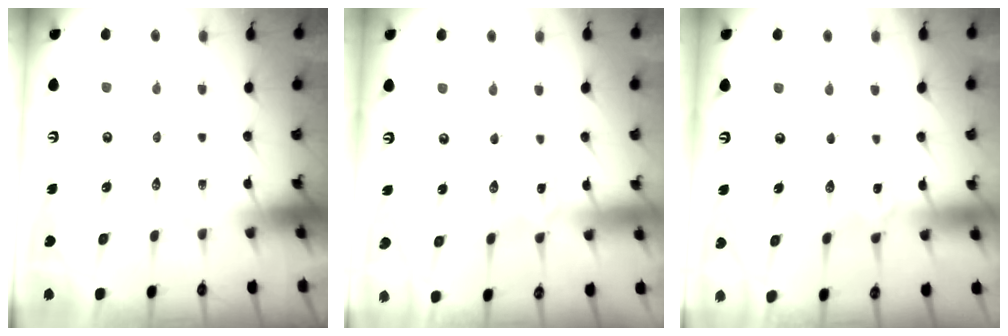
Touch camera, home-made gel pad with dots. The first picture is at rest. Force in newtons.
{"total": 0.0}
{"total": 0.5, "press": 0.5, "slide": 0.1}